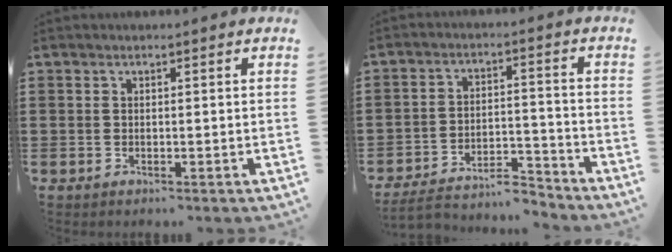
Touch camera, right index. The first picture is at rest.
{"total": 5.8, "force": [-5.4, 1.3, 1.8], "torque": [-0.025, 0.014, -0.102]}